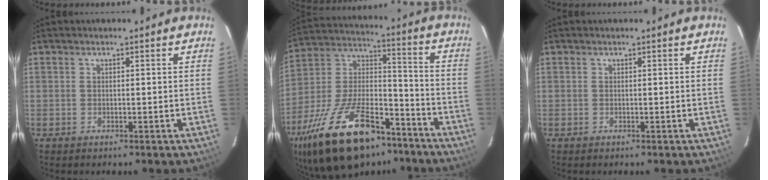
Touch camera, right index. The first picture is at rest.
{"total": 26.8, "force": [-17.4, 11.8, 16.7], "torque": [-0.324, 0.002, -0.282]}
{"total": 0.0}